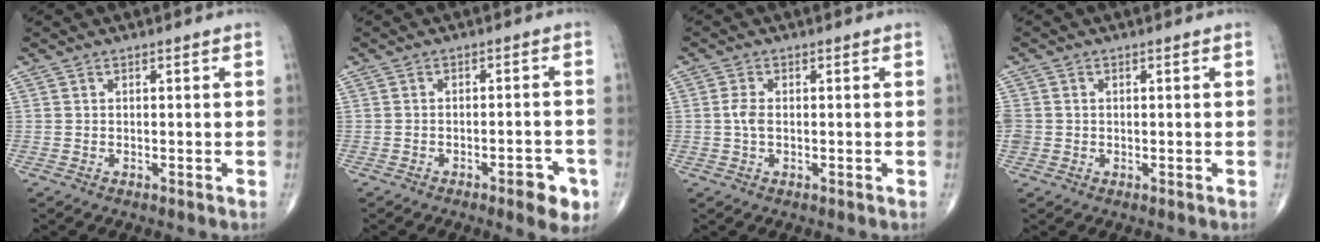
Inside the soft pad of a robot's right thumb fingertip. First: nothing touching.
{"total": 5.8, "force": [-3.1, 1.8, 4.6], "torque": [-0.042, 0.013, -0.037]}
{"total": 2.3, "force": [-0.2, 1.3, 1.9], "torque": [-0.046, 0.002, -0.007]}
{"total": 3.2, "force": [-0.3, 2.8, 1.4], "torque": [-0.036, 0.006, -0.002]}